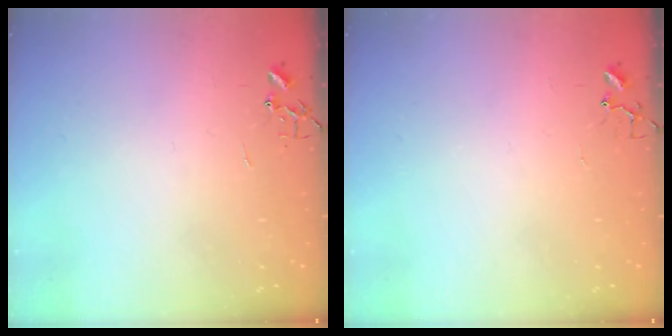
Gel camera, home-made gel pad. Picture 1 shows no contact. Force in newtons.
{"total": 5.5, "press": 5.5, "slide": 0.3}